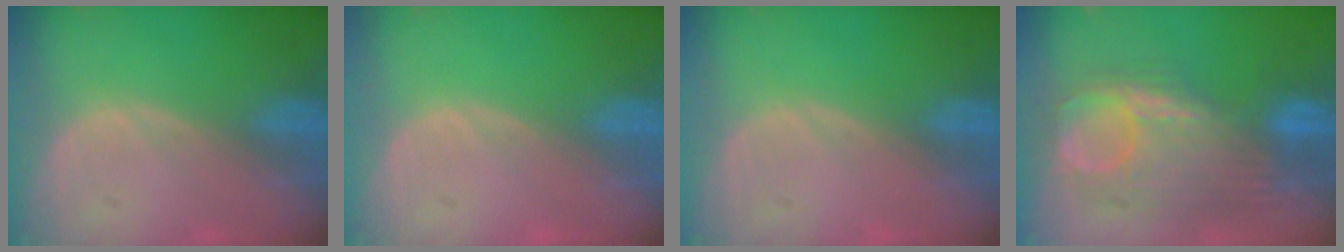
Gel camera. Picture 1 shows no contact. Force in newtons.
{"total": 0.0}
{"total": 0.0}
{"total": 10.6, "press": 10.1, "slide": 3.2}